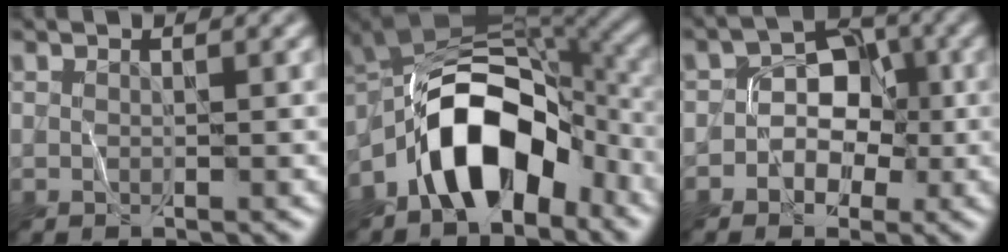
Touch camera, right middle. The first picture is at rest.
{"total": 10.5, "force": [-4.8, 5.9, 7.1], "torque": [-0.106, 0.015, -0.090]}
{"total": 4.2, "force": [-0.9, 3.5, 2.2], "torque": [0.009, 0.008, -0.028]}